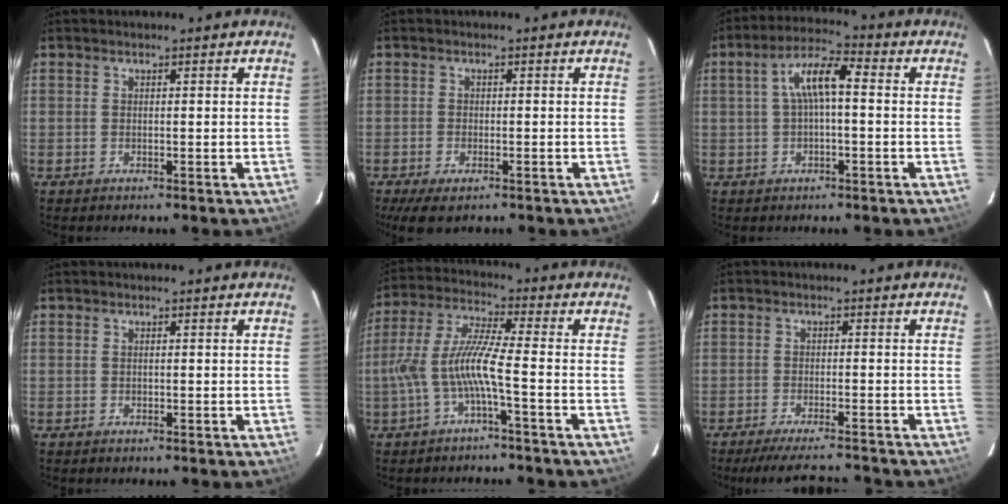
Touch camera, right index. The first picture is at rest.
{"total": 5.0, "force": [-3.3, 2.0, 3.1], "torque": [-0.070, -0.019, -0.057]}
{"total": 7.2, "force": [0.4, 2.1, 6.9], "torque": [-0.135, 0.023, 0.009]}
{"total": 0.0}
{"total": 8.9, "force": [-3.1, 0.3, 8.3], "torque": [-0.189, 0.008, -0.056]}
{"total": 9.3, "force": [-8.4, 1.2, 3.8], "torque": [-0.087, -0.009, -0.130]}